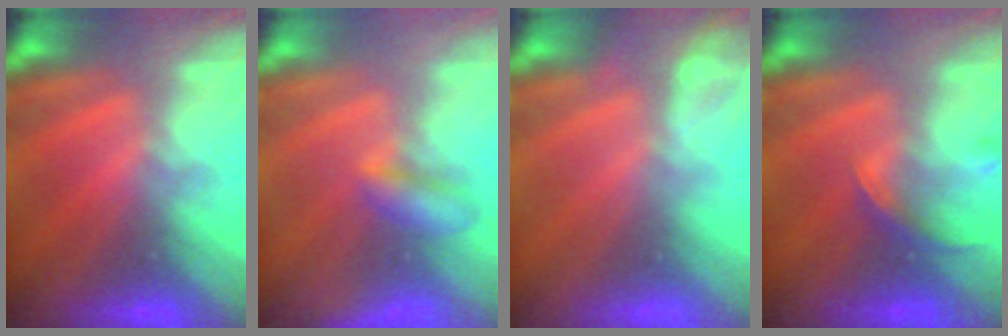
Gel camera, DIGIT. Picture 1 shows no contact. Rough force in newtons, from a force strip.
{"total": 2.1}
{"total": 2.1}
{"total": 2.2}